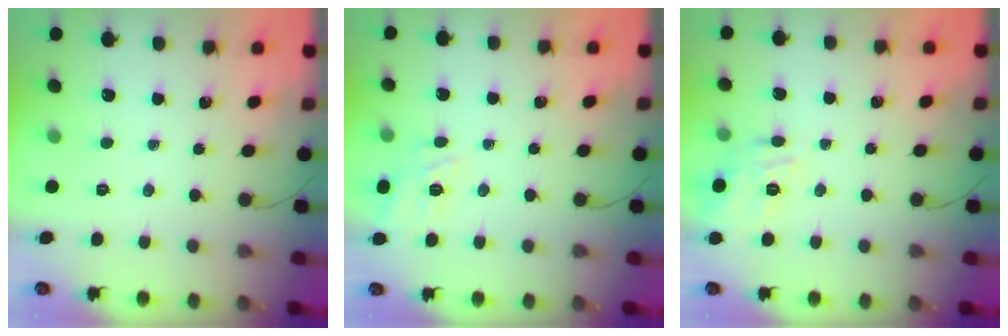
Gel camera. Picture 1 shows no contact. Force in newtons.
{"total": 4.5, "press": 4.4, "slide": 1.1}
{"total": 12.7, "press": 12.7, "slide": 0.6}